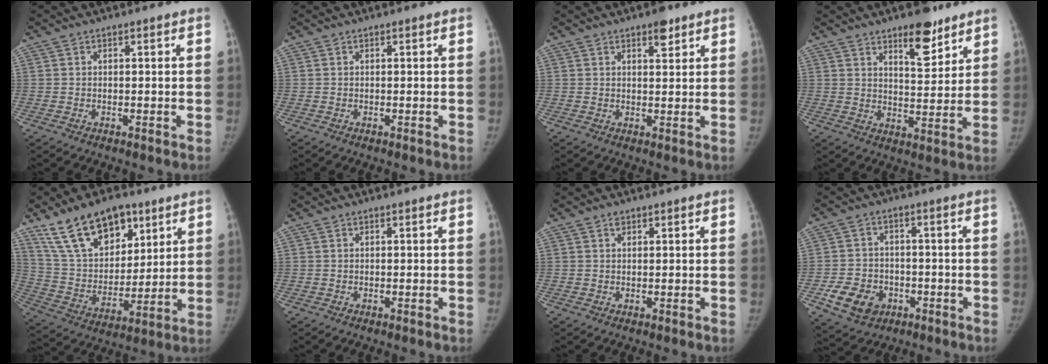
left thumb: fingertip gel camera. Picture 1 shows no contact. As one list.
[{"total": 0.0}, {"total": 3.5, "force": [2.3, 1.5, 2.1], "torque": [-0.017, -0.012, 0.031]}, {"total": 9.4, "force": [6.3, 3.7, 5.8], "torque": [-0.060, -0.044, 0.097]}, {"total": 19.5, "force": [12.0, 10.8, 10.8], "torque": [-0.144, -0.042, 0.224]}, {"total": 0.0}, {"total": 1.1, "force": [0.7, 0.7, 0.4], "torque": [0.001, -0.004, 0.010]}, {"total": 8.8, "force": [-3.3, 6.9, 4.2], "torque": [-0.056, 0.016, -0.048]}]